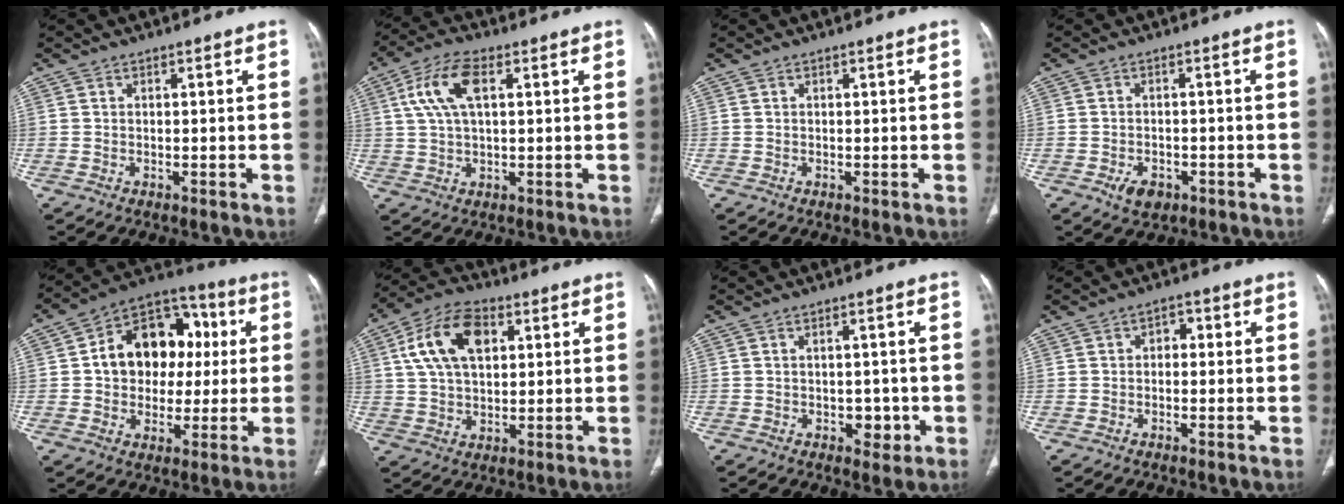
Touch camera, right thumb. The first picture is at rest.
{"total": 9.2, "force": [2.8, 4.3, 7.6], "torque": [-0.162, 0.013, 0.053]}
{"total": 0.0}
{"total": 4.0, "force": [-2.0, 2.5, 2.4], "torque": [-0.037, 0.005, -0.026]}
{"total": 17.3, "force": [2.0, 12.9, 11.3], "torque": [-0.121, 0.027, 0.026]}
{"total": 13.4, "force": [4.1, 8.0, 9.9], "torque": [-0.174, 0.007, 0.074]}
{"total": 3.4, "force": [-0.9, 2.3, 2.2], "torque": [-0.013, 0.004, -0.007]}
{"total": 2.6, "force": [0.3, 1.8, 1.8], "torque": [-0.011, 0.010, -0.004]}